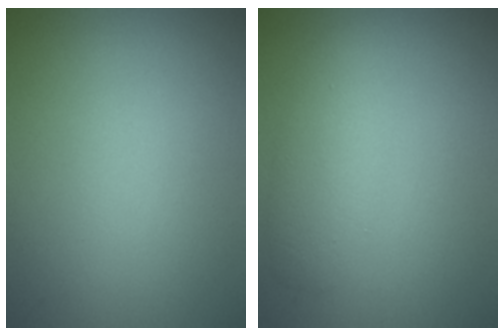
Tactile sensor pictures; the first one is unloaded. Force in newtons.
{"total": 3.0, "press": 3.0, "slide": 0.1}